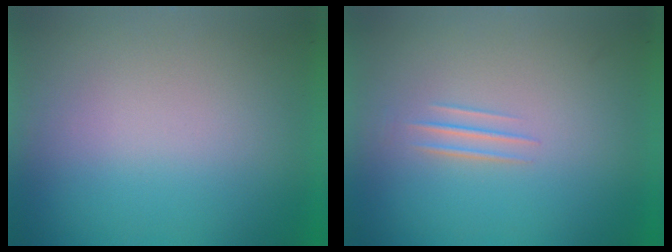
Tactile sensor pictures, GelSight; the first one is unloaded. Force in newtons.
{"total": 1.0}